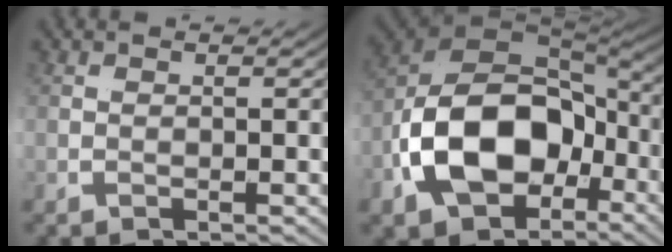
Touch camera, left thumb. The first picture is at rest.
{"total": 16.6, "force": [-3.3, 9.9, 12.9], "torque": [-0.280, -0.047, -0.030]}